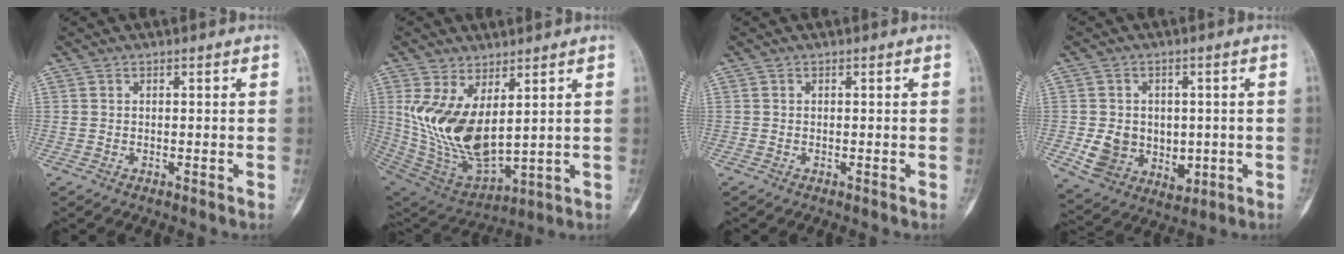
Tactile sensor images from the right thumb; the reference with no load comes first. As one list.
[{"total": 16.2, "force": [3.8, 7.9, 13.6], "torque": [-0.259, -0.034, 0.100]}, {"total": 0.0}, {"total": 10.1, "force": [-0.5, 8.4, 5.5], "torque": [-0.058, -0.004, 0.017]}]